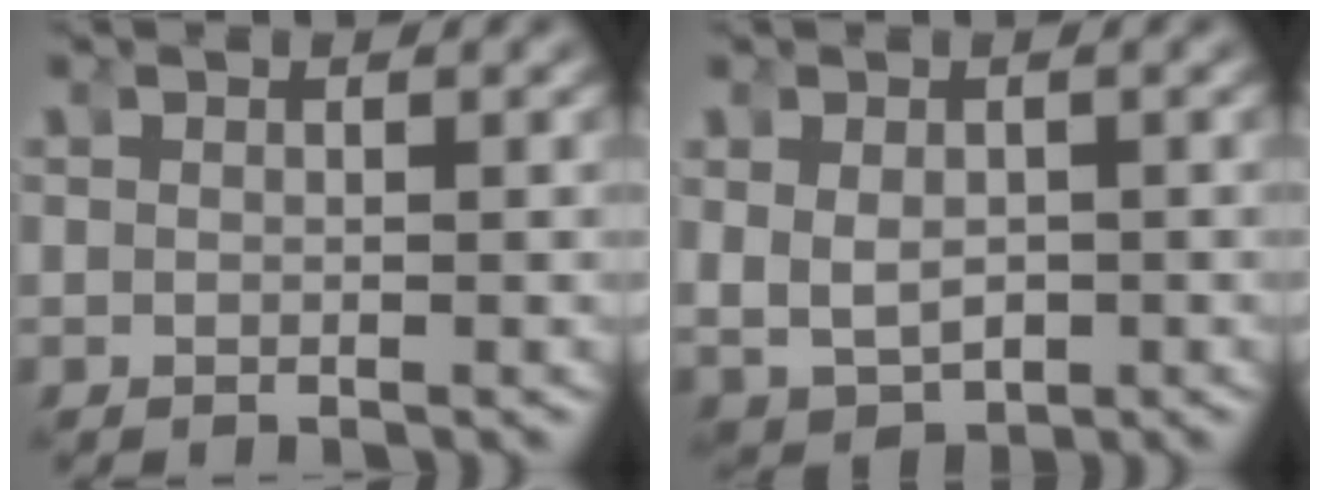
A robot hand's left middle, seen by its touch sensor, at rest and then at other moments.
{"total": 3.6, "force": [-0.3, 3.6, 0.3], "torque": [-0.027, -0.017, 0.001]}